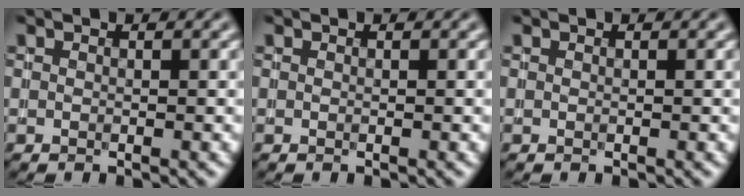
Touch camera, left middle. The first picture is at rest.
{"total": 0.0}
{"total": 0.0}